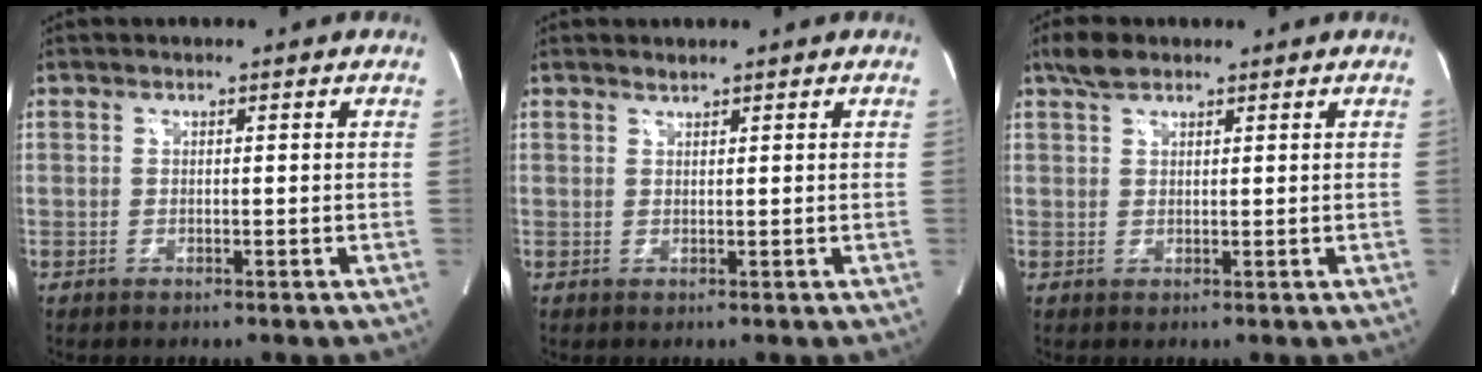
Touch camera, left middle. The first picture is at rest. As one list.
[{"total": 0.7, "force": [0.7, -0.1, 0.0], "torque": [-0.006, -0.002, 0.016]}, {"total": 3.1, "force": [2.3, 1.4, 1.4], "torque": [-0.033, 0.010, 0.045]}]